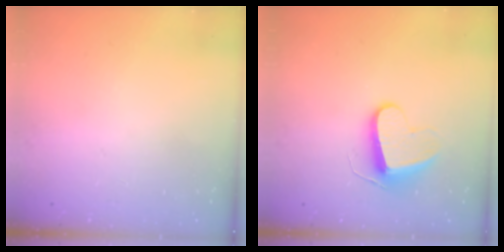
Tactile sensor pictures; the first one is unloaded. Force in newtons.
{"total": 10.9, "press": 10.9, "slide": 0.7}